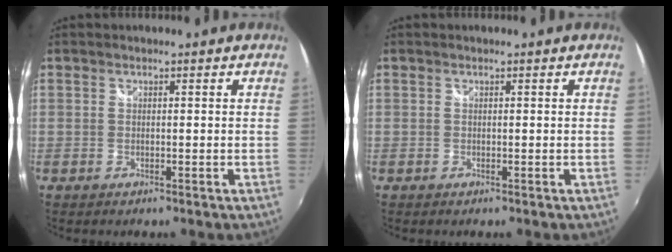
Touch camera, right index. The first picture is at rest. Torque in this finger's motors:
{"motor_torque": [-0.53, 0.39, 0.03, 0.00]}